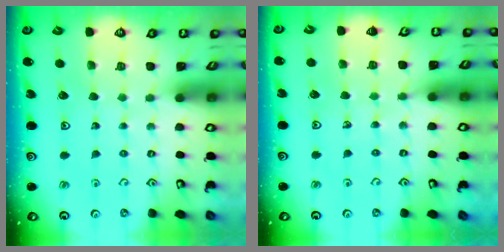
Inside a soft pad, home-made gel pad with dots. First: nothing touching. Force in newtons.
{"total": 4.9, "press": 4.7, "slide": 1.2}